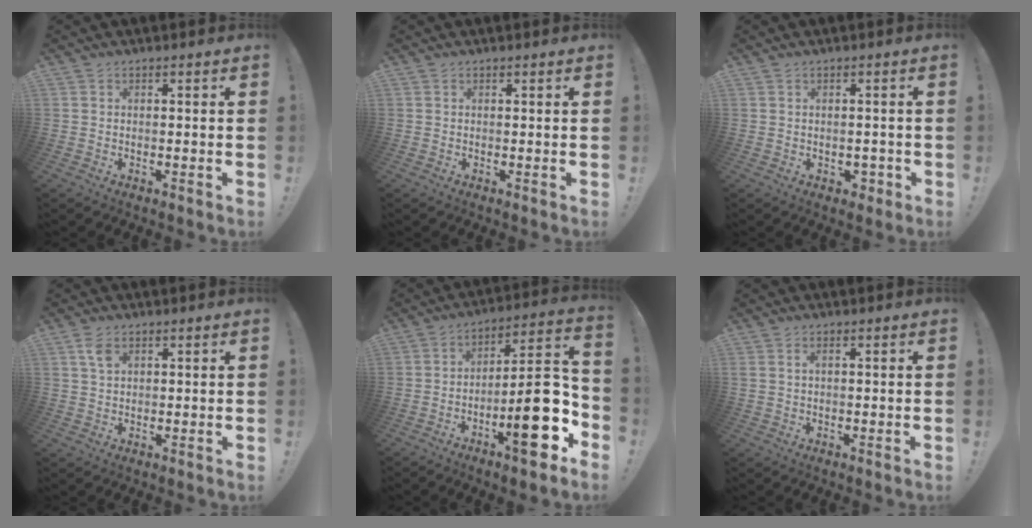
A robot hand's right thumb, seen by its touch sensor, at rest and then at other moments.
{"total": 0.0}
{"total": 2.7, "force": [-0.6, 2.2, 1.5], "torque": [-0.022, 0.004, -0.008]}
{"total": 3.9, "force": [1.9, 2.1, 2.7], "torque": [-0.040, -0.005, 0.033]}
{"total": 20.2, "force": [-7.2, 6.0, 18.0], "torque": [-0.246, 0.042, -0.108]}
{"total": 1.3, "force": [0.6, 0.5, 1.1], "torque": [-0.026, 0.003, 0.011]}